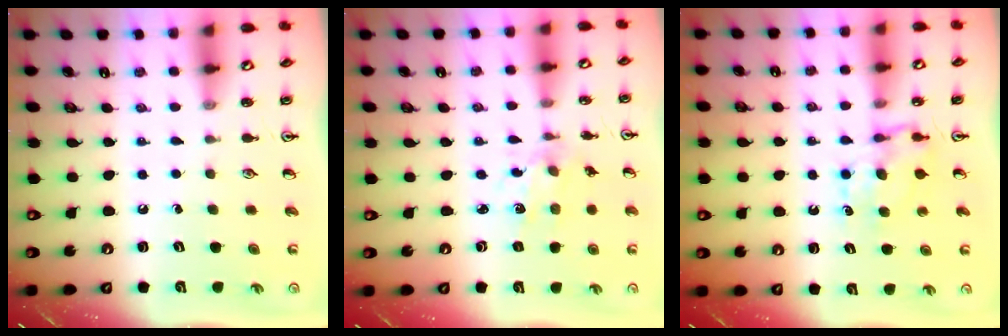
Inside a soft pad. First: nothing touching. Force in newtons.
{"total": 2.3, "press": 2.3, "slide": 0.6}
{"total": 7.4, "press": 7.4, "slide": 0.9}